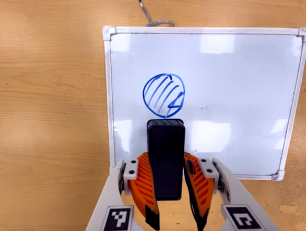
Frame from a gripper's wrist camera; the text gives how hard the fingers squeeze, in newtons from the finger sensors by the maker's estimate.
{"total": 6.9, "left": 5.3, "right": 8.6}